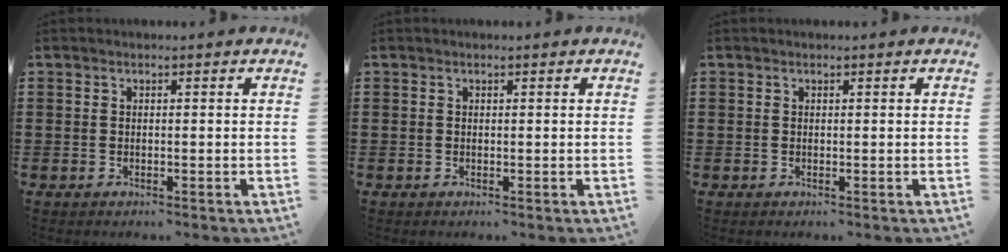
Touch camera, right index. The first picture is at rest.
{"total": 0.0}
{"total": 0.0}